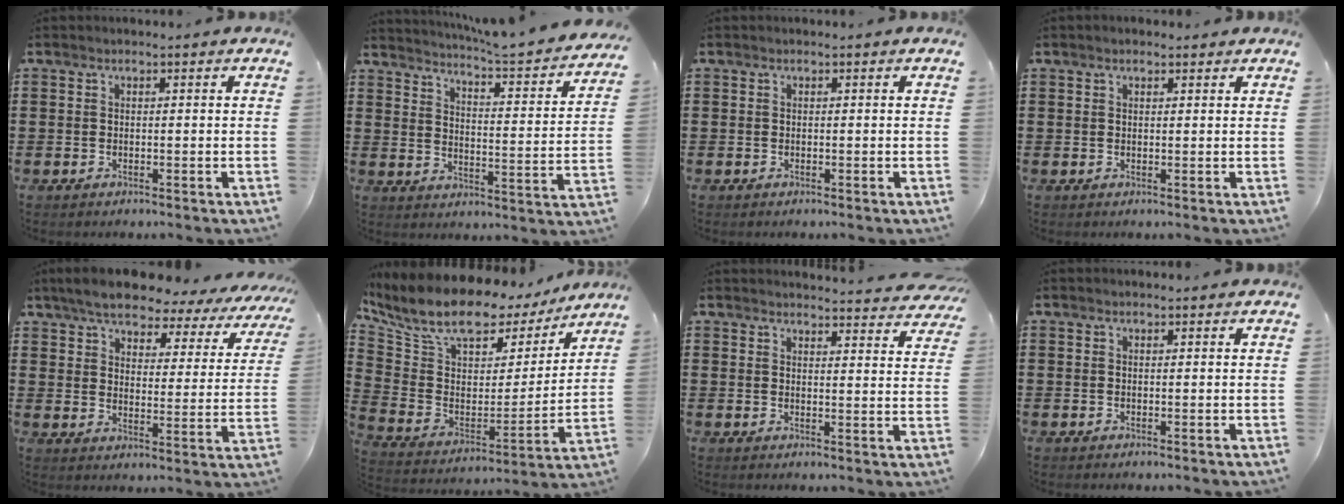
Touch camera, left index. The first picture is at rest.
{"total": 3.9, "force": [3.6, -0.7, 1.4], "torque": [-0.040, -0.039, 0.049]}
{"total": 0.0}
{"total": 0.9, "force": [0.8, 0.3, 0.2], "torque": [-0.005, 0.003, 0.015]}
{"total": 6.3, "force": [5.8, 1.3, 2.2], "torque": [-0.072, -0.030, 0.098]}
{"total": 10.5, "force": [8.4, 4.3, 4.6], "torque": [-0.116, -0.056, 0.144]}
{"total": 3.3, "force": [3.3, -0.1, 0.3], "torque": [-0.010, -0.021, 0.058]}
{"total": 0.0}